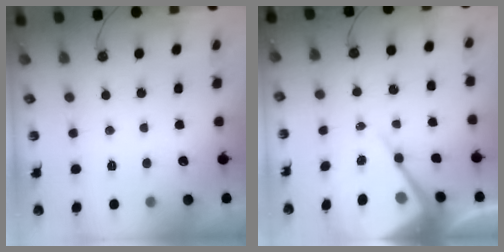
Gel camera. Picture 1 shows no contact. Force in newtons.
{"total": 14.1, "press": 14.0, "slide": 1.1}